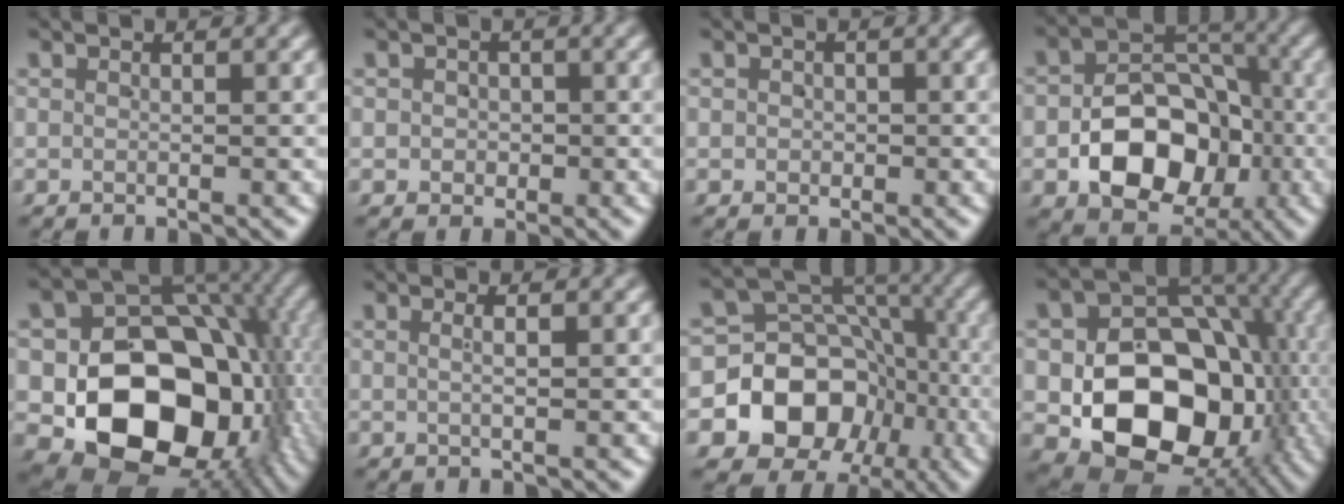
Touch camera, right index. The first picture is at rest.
{"total": 1.9, "force": [-0.4, 1.8, 0.5], "torque": [0.003, -0.003, -0.004]}
{"total": 1.2, "force": [-0.3, 1.1, 0.2], "torque": [0.000, -0.004, -0.001]}
{"total": 10.9, "force": [-2.5, 8.4, 6.5], "torque": [-0.108, -0.012, -0.042]}
{"total": 24.6, "force": [-3.1, 17.5, 16.9], "torque": [-0.315, -0.079, -0.018]}
{"total": 1.1, "force": [0.1, -0.2, 1.1], "torque": [-0.020, 0.003, 0.001]}
{"total": 16.9, "force": [-3.6, 14.4, 8.2], "torque": [-0.161, -0.058, -0.045]}
{"total": 20.3, "force": [-3.8, 14.7, 13.4], "torque": [-0.240, -0.072, -0.031]}